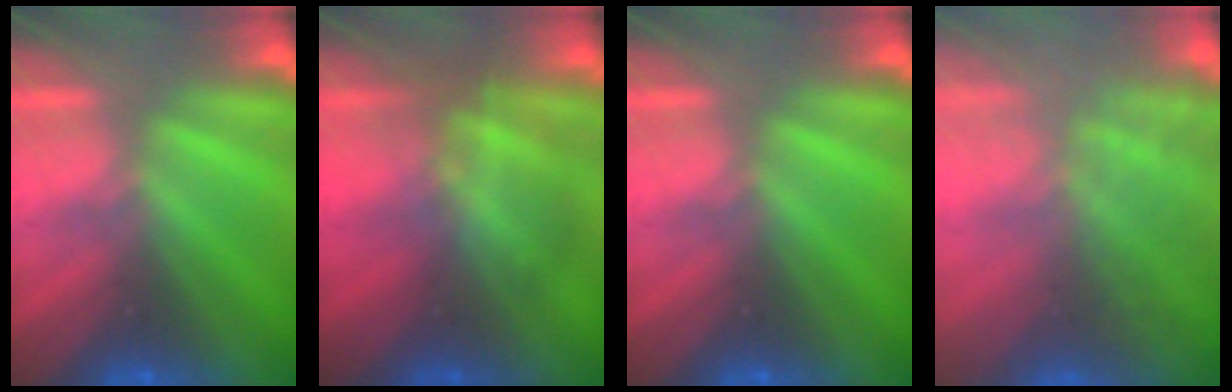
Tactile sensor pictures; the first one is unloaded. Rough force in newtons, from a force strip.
{"total": 2.9}
{"total": 0.0}
{"total": 7.9}